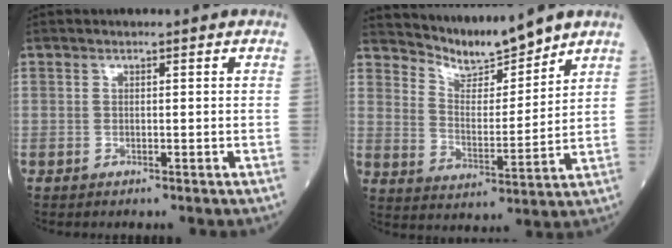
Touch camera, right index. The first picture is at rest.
{"total": 8.3, "force": [8.2, 0.0, 1.1], "torque": [-0.032, -0.003, 0.166]}